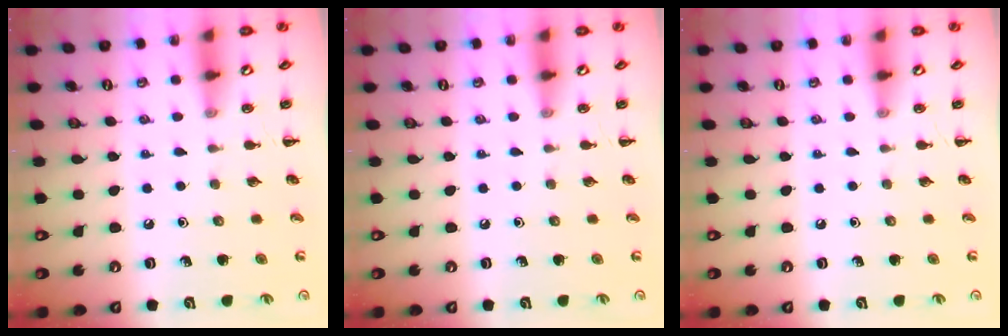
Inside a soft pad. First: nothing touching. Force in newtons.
{"total": 0.0}
{"total": 0.0}